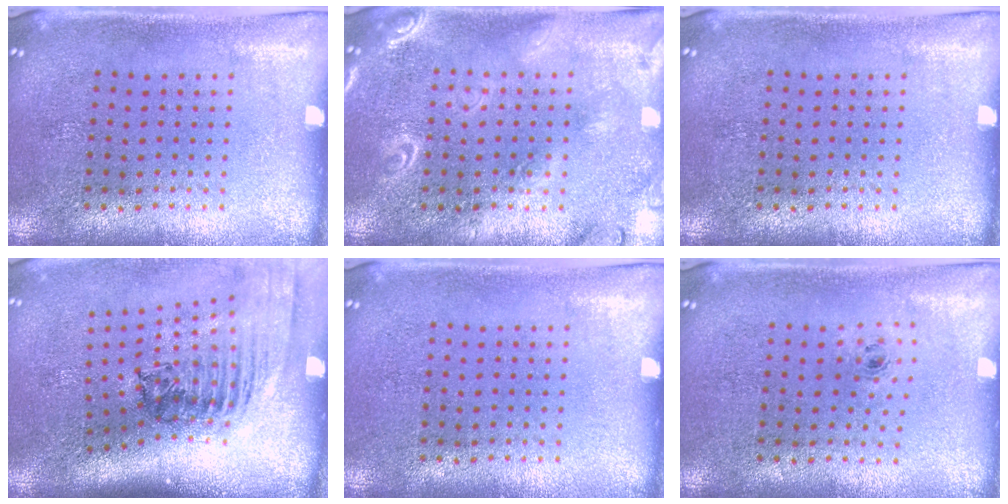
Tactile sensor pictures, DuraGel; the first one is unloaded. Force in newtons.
{"total": 2.1, "press": 2.1, "slide": 0.2}
{"total": 0.0}
{"total": 2.5, "press": 1.8, "slide": 1.8}
{"total": 0.0}
{"total": 0.5, "press": 0.2, "slide": 0.5}